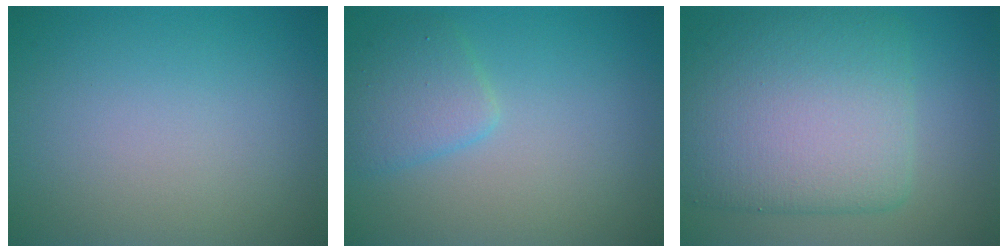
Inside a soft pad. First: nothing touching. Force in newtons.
{"total": 2.7, "press": 2.7, "slide": 0.1}
{"total": 9.6, "press": 9.6, "slide": 0.2}